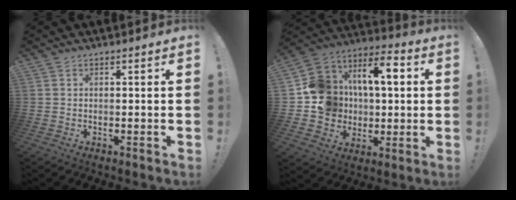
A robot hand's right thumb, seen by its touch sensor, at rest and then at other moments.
{"total": 15.4, "force": [1.8, 13.9, 6.4], "torque": [-0.093, 0.005, 0.055]}